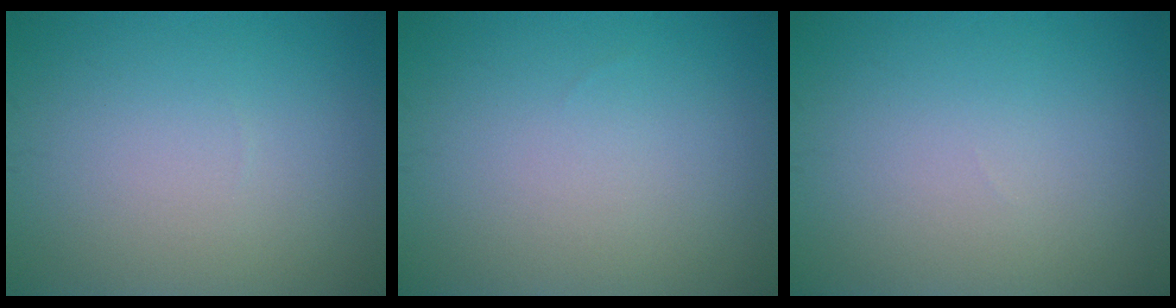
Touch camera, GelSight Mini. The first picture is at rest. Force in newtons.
{"total": 0.0}
{"total": 0.0}